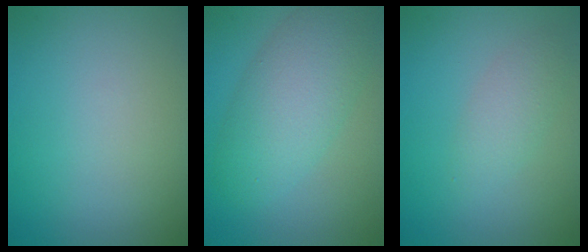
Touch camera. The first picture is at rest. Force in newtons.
{"total": 6.1, "press": 6.1, "slide": 0.5}
{"total": 2.0, "press": 2.0, "slide": 0.1}